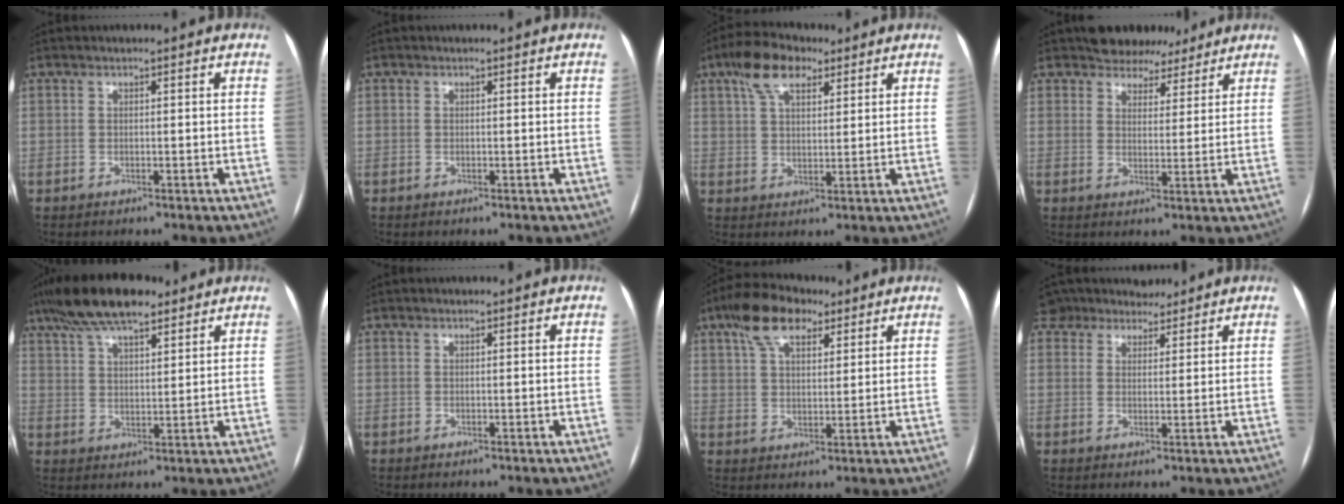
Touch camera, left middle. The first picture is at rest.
{"total": 0.0}
{"total": 8.1, "force": [4.8, 3.8, 5.3], "torque": [-0.108, 0.026, 0.088]}
{"total": 6.3, "force": [5.3, 3.2, 1.0], "torque": [-0.009, 0.006, 0.075]}
{"total": 12.2, "force": [9.0, 3.6, 7.4], "torque": [-0.147, 0.029, 0.160]}
{"total": 0.0}
{"total": 9.3, "force": [5.7, 4.3, 6.0], "torque": [-0.120, 0.028, 0.104]}
{"total": 6.0, "force": [5.3, 2.7, 0.5], "torque": [-0.012, 0.023, 0.090]}